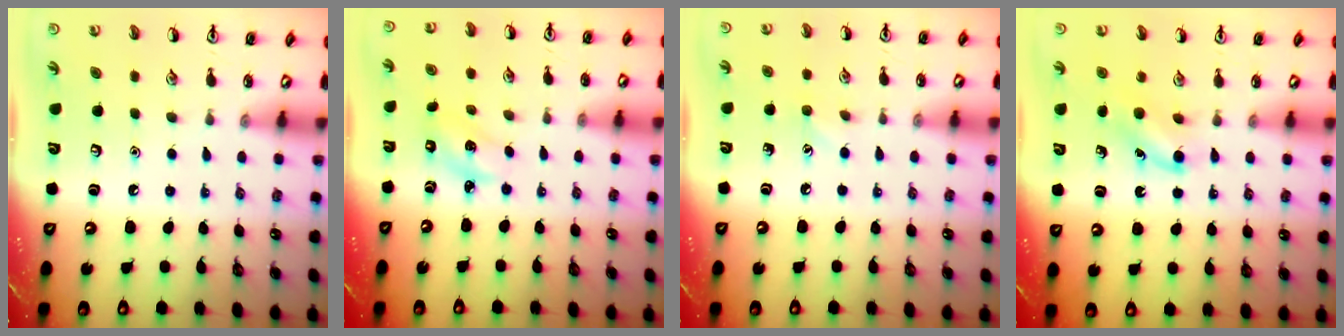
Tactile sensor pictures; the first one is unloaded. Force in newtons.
{"total": 2.4, "press": 2.3, "slide": 0.5}
{"total": 3.8, "press": 3.7, "slide": 1.0}
{"total": 5.1, "press": 4.8, "slide": 1.5}